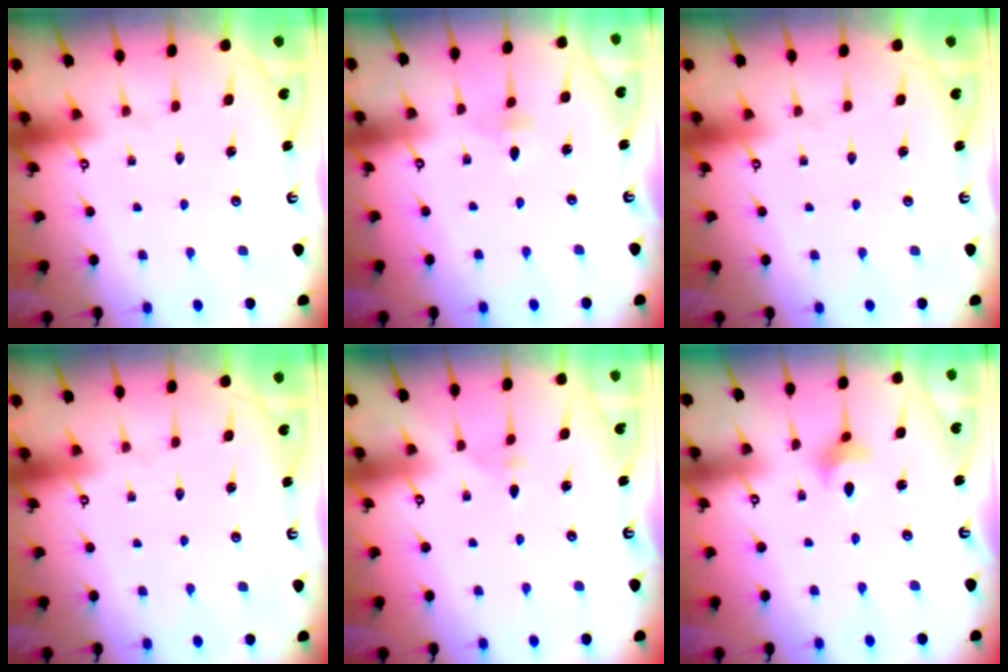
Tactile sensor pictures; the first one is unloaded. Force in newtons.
{"total": 2.4, "press": 2.3, "slide": 0.7}
{"total": 0.0}
{"total": 0.0}
{"total": 2.0, "press": 1.9, "slide": 0.5}
{"total": 2.7, "press": 2.7, "slide": 0.2}